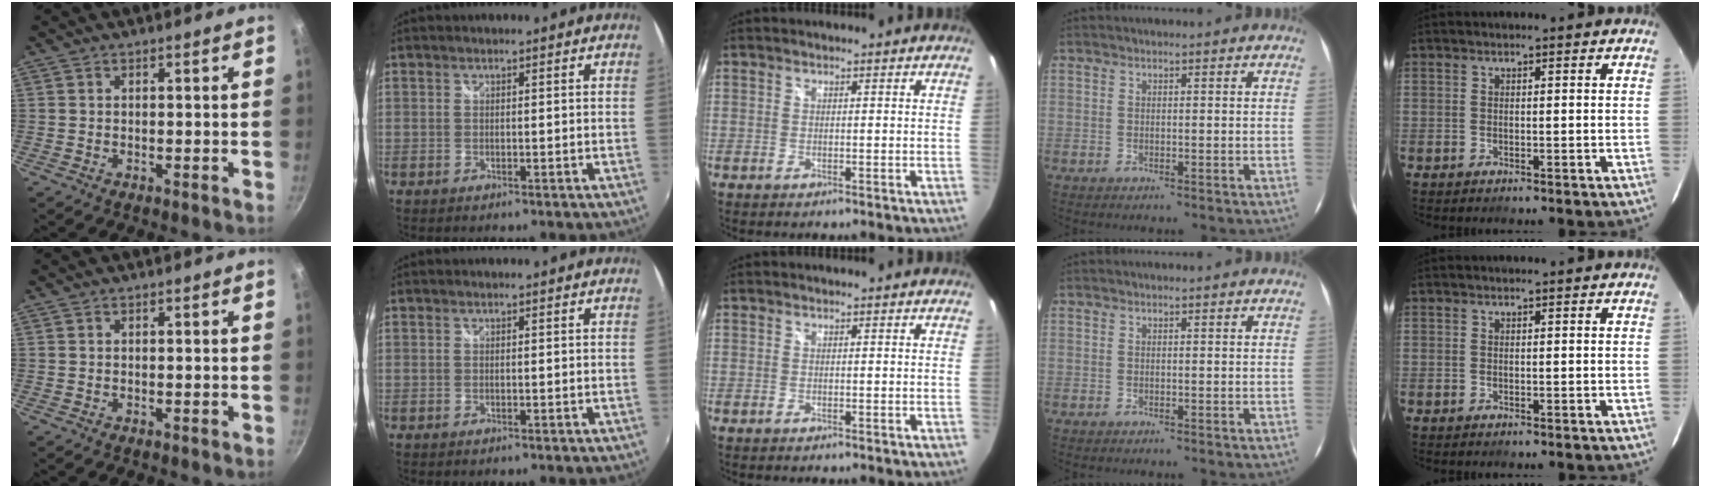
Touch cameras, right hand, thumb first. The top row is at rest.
{}